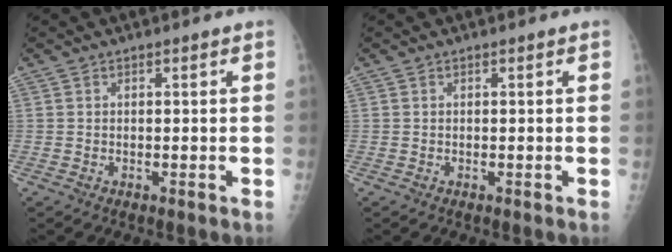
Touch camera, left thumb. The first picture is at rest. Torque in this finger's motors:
{"motor_torque": [0.00, 0.00, 0.00, 0.00, 0.00]}